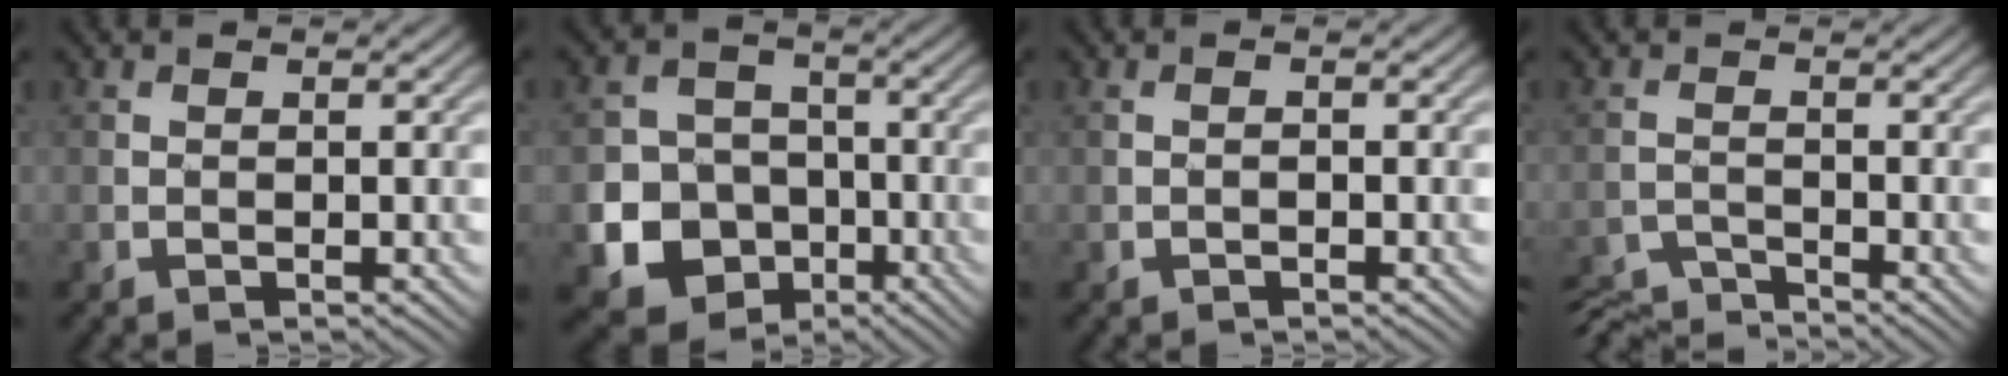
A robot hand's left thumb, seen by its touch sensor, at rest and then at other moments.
{"total": 11.2, "force": [-4.3, 9.5, 4.0], "torque": [-0.096, -0.041, -0.104]}
{"total": 0.5, "force": [-0.3, 0.2, 0.4], "torque": [-0.007, -0.001, -0.005]}
{"total": 5.1, "force": [-5.0, 0.5, 1.2], "torque": [-0.030, -0.013, -0.095]}